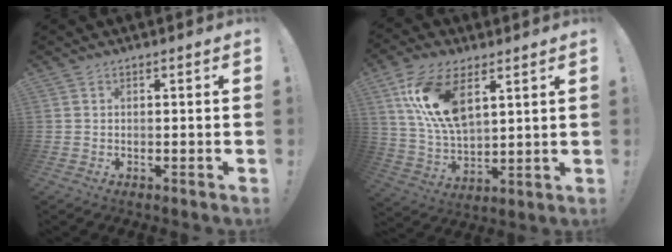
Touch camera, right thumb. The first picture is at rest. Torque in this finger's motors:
{"motor_torque": [0.23, 1.52, 1.71, 0.54, 0.46]}